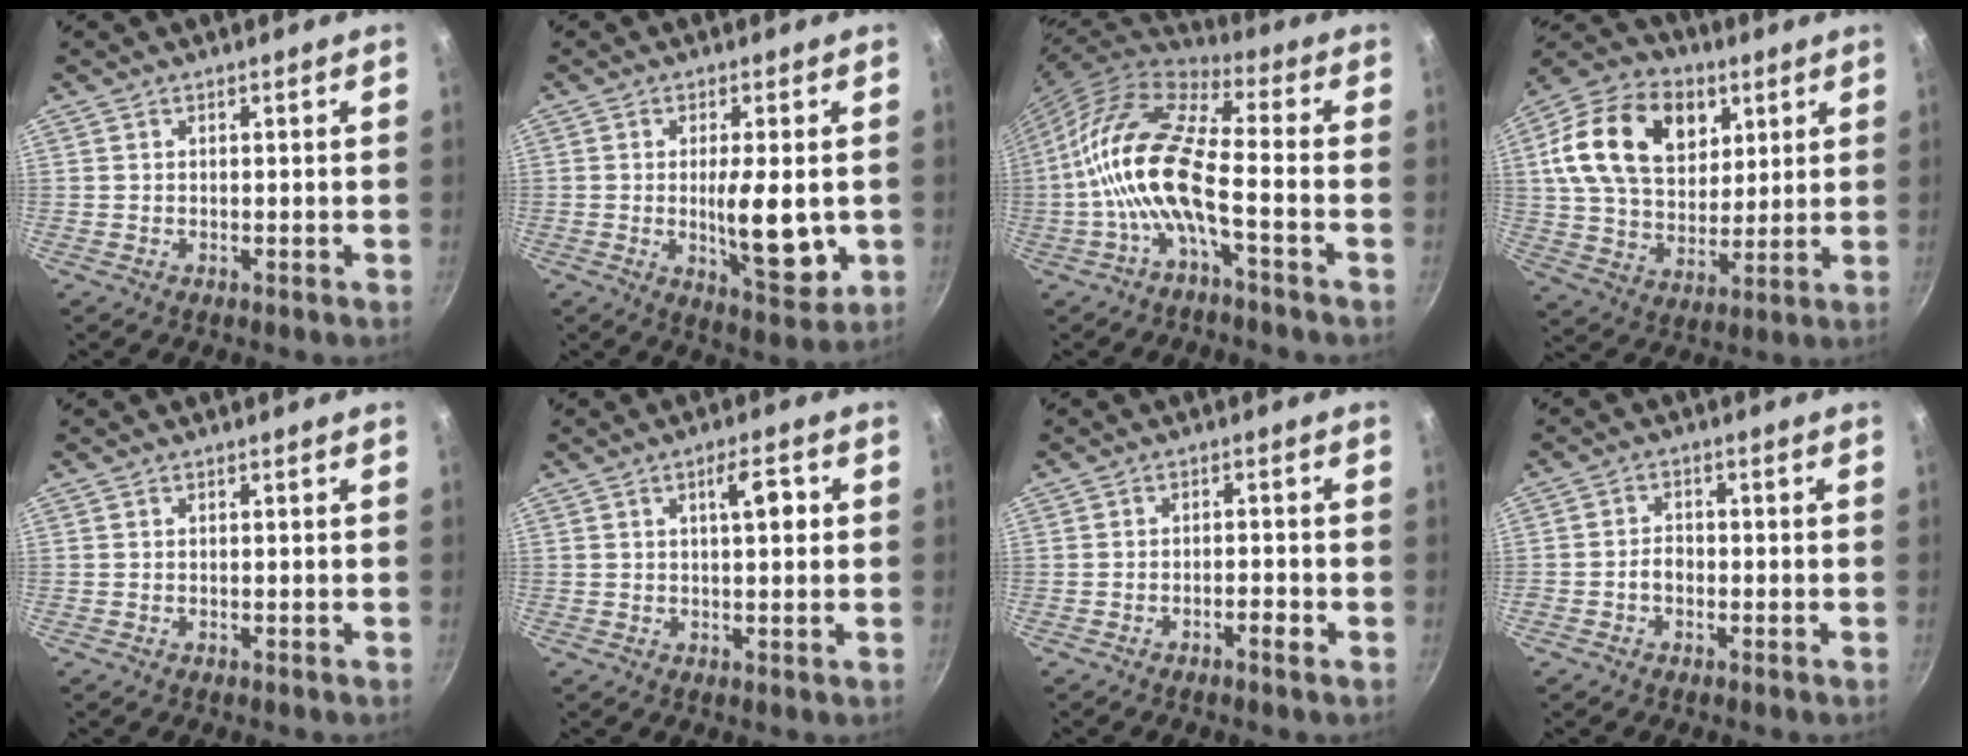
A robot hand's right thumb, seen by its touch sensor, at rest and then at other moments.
{"total": 11.3, "force": [-0.8, 3.8, 10.6], "torque": [-0.153, -0.016, -0.002]}
{"total": 15.2, "force": [-3.6, 5.0, 13.9], "torque": [-0.280, 0.041, -0.086]}
{"total": 21.1, "force": [7.2, 14.7, 13.4], "torque": [-0.215, -0.008, 0.118]}
{"total": 0.0}
{"total": 5.4, "force": [1.2, 1.7, 5.0], "torque": [-0.067, 0.002, 0.015]}
{"total": 2.4, "force": [-1.4, 0.5, 1.8], "torque": [-0.030, 0.013, -0.024]}
{"total": 2.4, "force": [-1.0, 1.7, 1.4], "torque": [-0.014, 0.017, -0.019]}